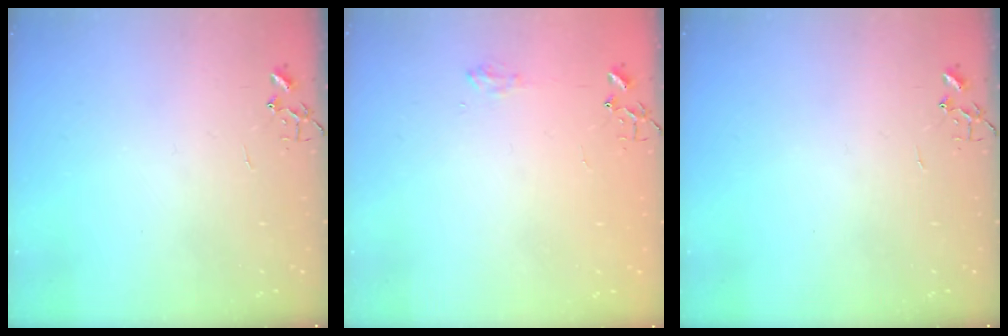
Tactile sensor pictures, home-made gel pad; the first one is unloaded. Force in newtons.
{"total": 8.1, "press": 8.0, "slide": 0.9}
{"total": 0.0}